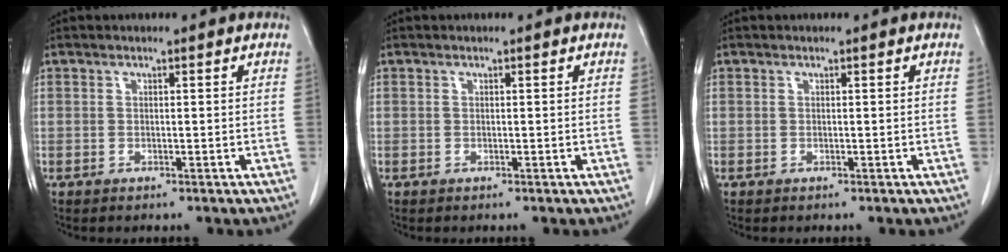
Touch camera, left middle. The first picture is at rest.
{"total": 0.0}
{"total": 0.0}